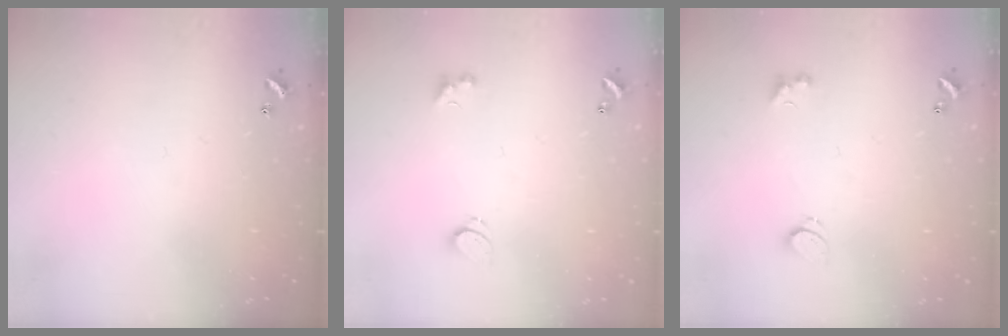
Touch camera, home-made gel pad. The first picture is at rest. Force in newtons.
{"total": 2.2, "press": 2.1, "slide": 0.6}
{"total": 2.2, "press": 2.1, "slide": 0.6}